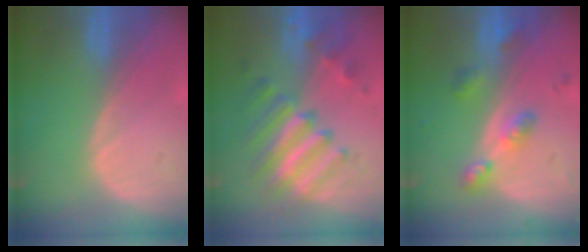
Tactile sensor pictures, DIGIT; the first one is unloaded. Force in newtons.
{"total": 8.9, "press": 8.5, "slide": 2.7}
{"total": 5.1, "press": 5.1, "slide": 0.4}